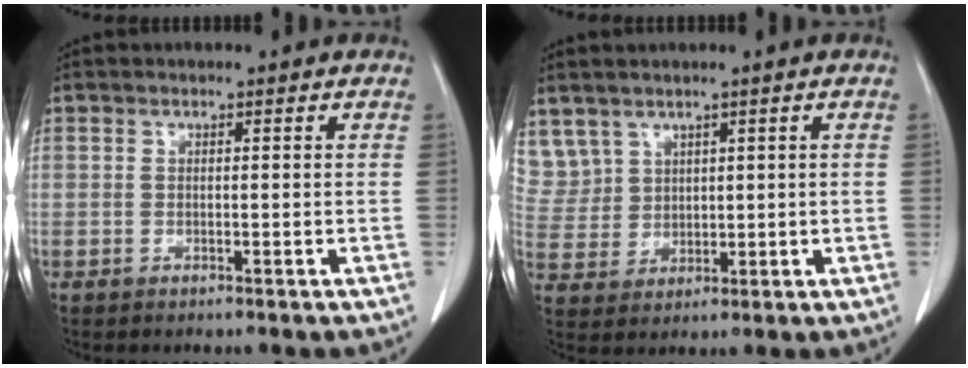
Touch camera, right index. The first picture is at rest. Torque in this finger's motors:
{"motor_torque": [-0.42, 0.55, -0.03, -0.03]}